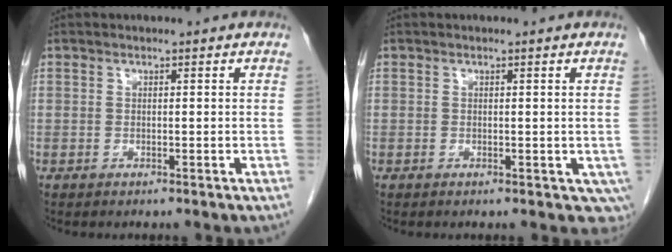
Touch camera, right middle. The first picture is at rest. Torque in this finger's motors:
{"motor_torque": [0.61, 0.02, 0.03, 0.02]}